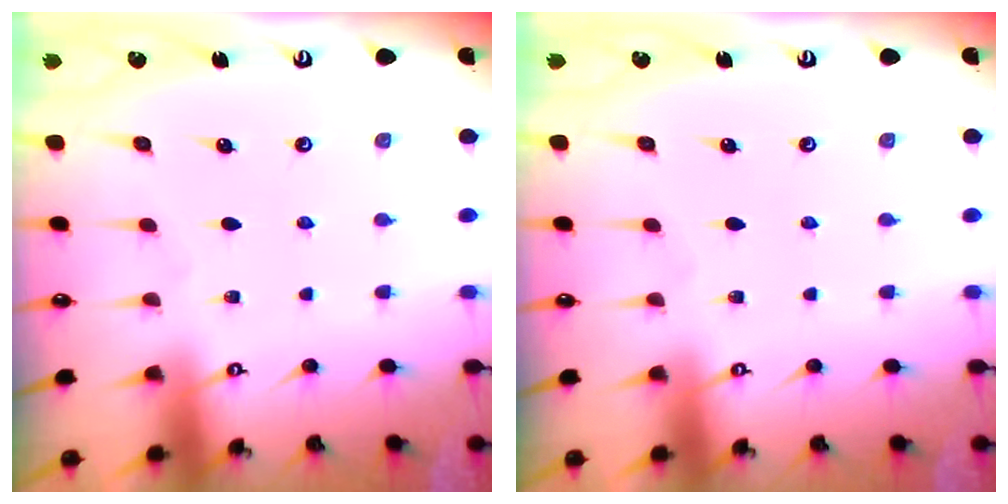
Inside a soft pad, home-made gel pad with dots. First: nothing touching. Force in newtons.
{"total": 0.0}